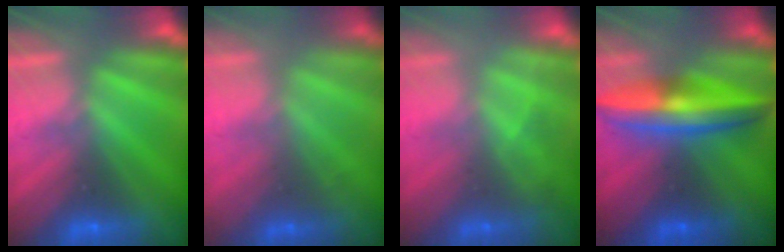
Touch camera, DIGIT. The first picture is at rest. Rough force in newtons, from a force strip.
{"total": 1.7}
{"total": 2.4}
{"total": 7.2}